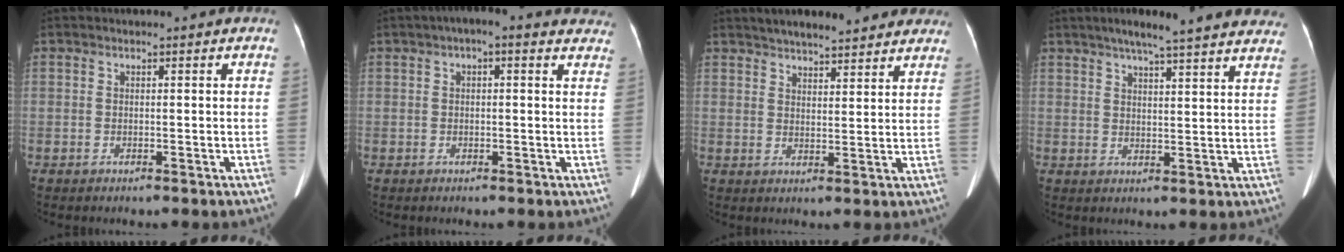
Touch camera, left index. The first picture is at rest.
{"total": 8.1, "force": [6.0, 2.5, 4.9], "torque": [-0.053, 0.026, 0.060]}
{"total": 14.8, "force": [12.9, 3.7, 6.3], "torque": [-0.080, 0.028, 0.169]}
{"total": 19.0, "force": [16.3, 2.0, 9.6], "torque": [-0.133, 0.019, 0.202]}